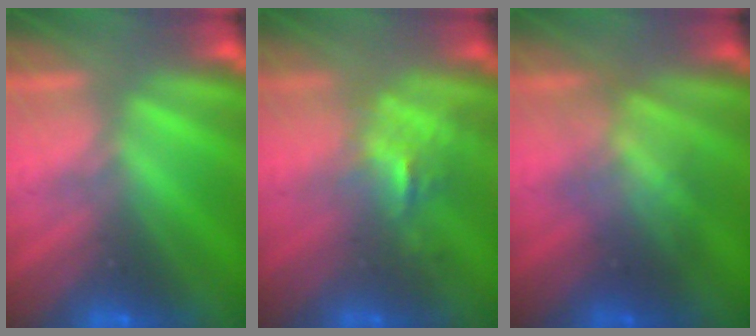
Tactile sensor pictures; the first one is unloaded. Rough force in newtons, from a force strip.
{"total": 2.5}
{"total": 3.2}